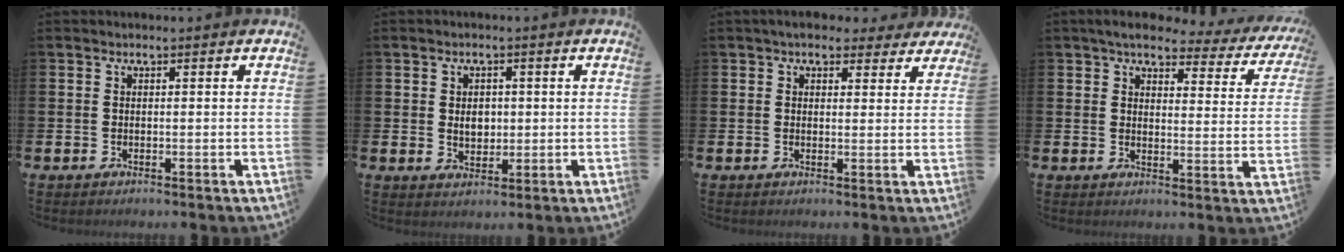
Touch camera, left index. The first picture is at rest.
{"total": 2.7, "force": [0.4, 2.1, 1.7], "torque": [-0.022, 0.004, 0.002]}
{"total": 4.4, "force": [3.8, 2.0, 1.0], "torque": [-0.010, -0.014, 0.066]}
{"total": 4.6, "force": [3.9, 1.8, 1.7], "torque": [-0.039, -0.027, 0.061]}